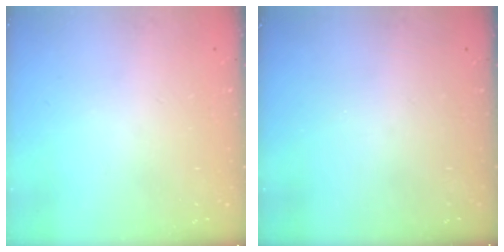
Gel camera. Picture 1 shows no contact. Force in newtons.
{"total": 0.0}